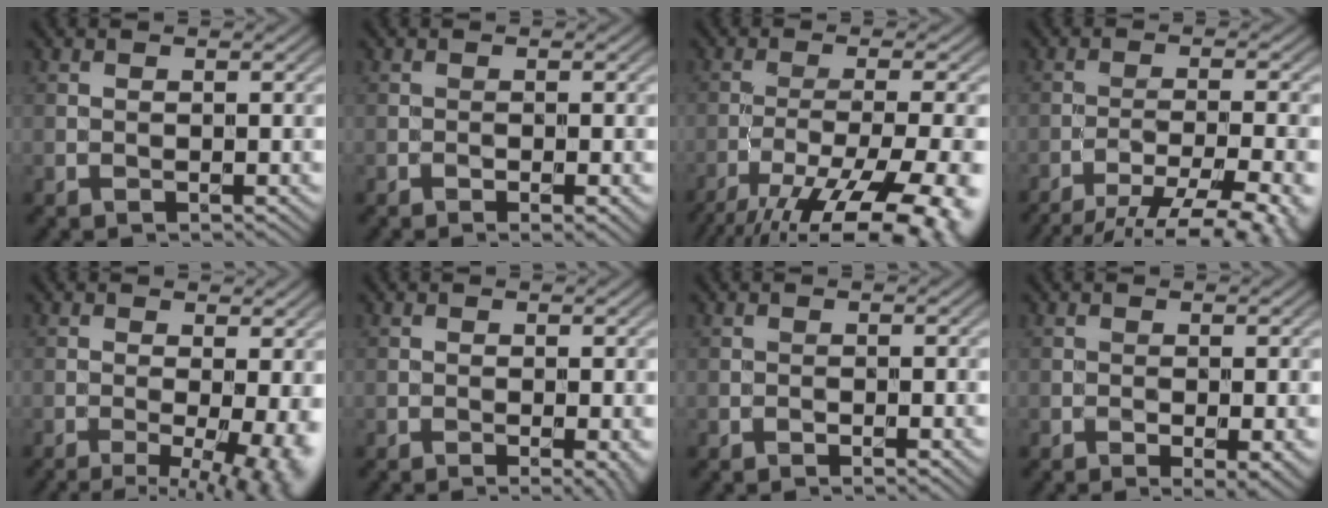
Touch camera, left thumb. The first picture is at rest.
{"total": 1.5, "force": [-0.7, 0.2, 1.4], "torque": [-0.028, -0.003, -0.010]}
{"total": 15.2, "force": [-10.1, 3.3, 10.8], "torque": [-0.174, -0.028, -0.143]}
{"total": 10.6, "force": [-8.4, 2.0, 6.1], "torque": [-0.095, -0.010, -0.107]}
{"total": 8.8, "force": [-2.4, 2.5, 8.1], "torque": [-0.099, -0.004, -0.026]}
{"total": 2.1, "force": [-0.6, 0.2, 2.0], "torque": [-0.032, -0.006, -0.010]}
{"total": 0.8, "force": [-0.5, 0.0, 0.6], "torque": [-0.014, -0.002, -0.007]}
{"total": 2.6, "force": [-0.9, 0.6, 2.4], "torque": [-0.043, -0.007, -0.013]}